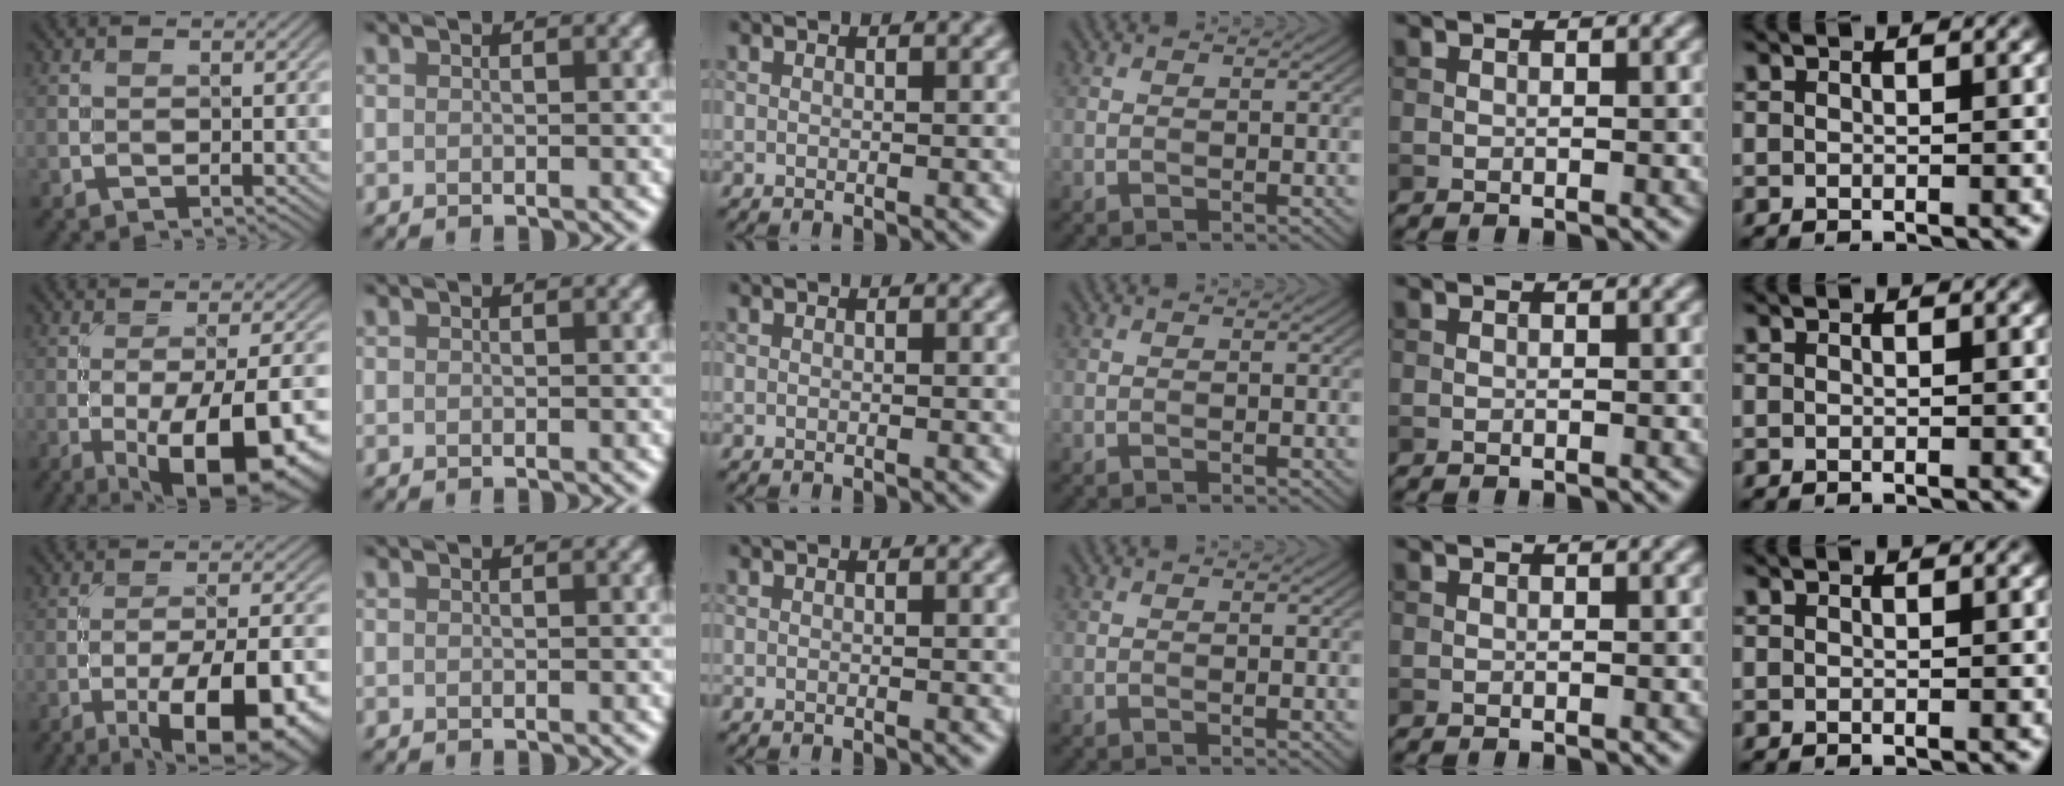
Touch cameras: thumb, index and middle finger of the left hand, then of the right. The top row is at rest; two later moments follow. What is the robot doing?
{"motion": "screw", "object": "medicine bottle"}